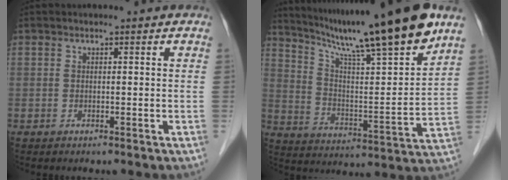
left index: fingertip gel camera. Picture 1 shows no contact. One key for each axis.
{"total": 21.2, "fx": 16.8, "fy": -0.3, "fz": 12.9, "tx": -0.207, "ty": -0.011, "tz": 0.267}